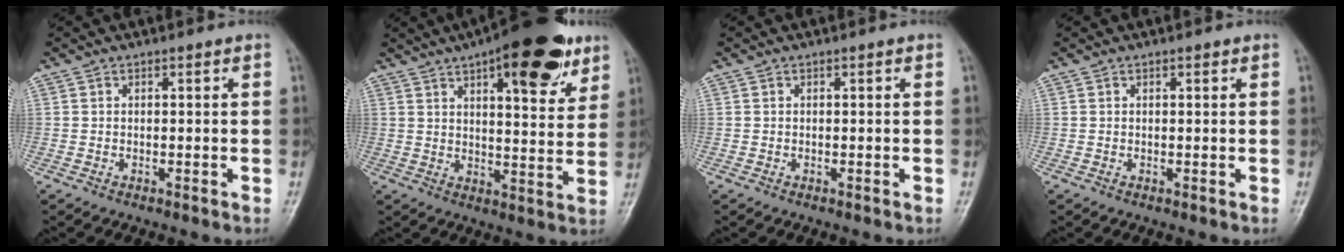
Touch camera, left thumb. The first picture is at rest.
{"total": 18.7, "force": [10.6, 6.7, 13.8], "torque": [-0.163, -0.035, 0.150]}
{"total": 0.0}
{"total": 0.5, "force": [0.3, 0.2, 0.3], "torque": [-0.005, -0.002, 0.004]}